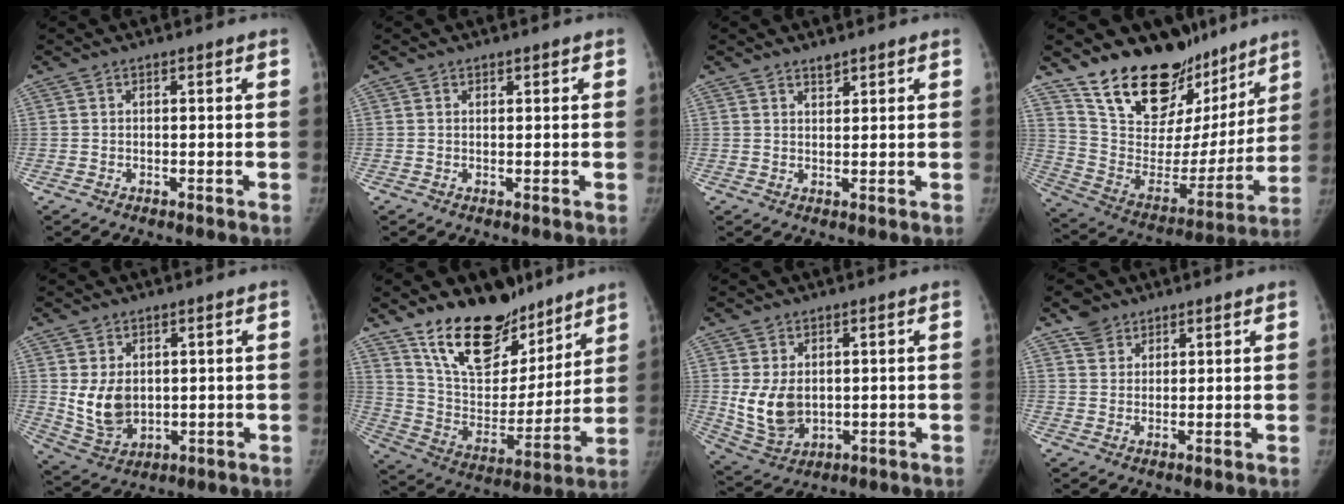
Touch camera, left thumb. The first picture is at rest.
{"total": 0.7, "force": [0.5, 0.4, 0.2], "torque": [0.003, -0.003, 0.006]}
{"total": 1.9, "force": [1.6, 0.7, 0.7], "torque": [-0.004, -0.013, 0.028]}
{"total": 25.6, "force": [19.4, 13.1, 10.4], "torque": [-0.125, -0.101, 0.314]}
{"total": 8.6, "force": [1.3, 6.2, 5.8], "torque": [-0.090, -0.018, 0.047]}
{"total": 22.4, "force": [16.0, 11.3, 10.9], "torque": [-0.139, -0.085, 0.277]}
{"total": 8.8, "force": [0.8, 6.1, 6.2], "torque": [-0.103, -0.017, 0.037]}
{"total": 4.4, "force": [3.1, 3.0, 0.8], "torque": [0.004, -0.015, 0.057]}